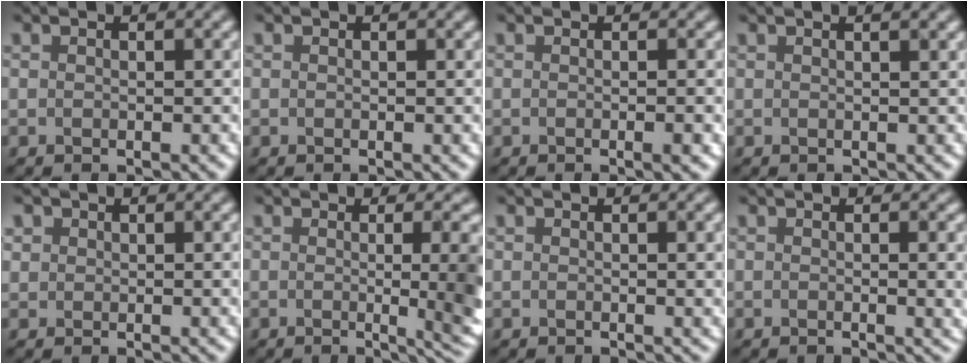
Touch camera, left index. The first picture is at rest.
{"total": 0.0}
{"total": 2.2, "force": [-0.3, 0.6, 2.0], "torque": [-0.014, -0.001, -0.006]}
{"total": 2.3, "force": [1.4, 0.9, 1.6], "torque": [-0.006, 0.007, -0.004]}
{"total": 1.8, "force": [1.0, 1.3, 0.8], "torque": [-0.015, 0.000, 0.017]}
{"total": 8.9, "force": [-0.2, 3.0, 8.4], "torque": [-0.062, 0.001, -0.006]}
{"total": 2.3, "force": [0.6, 0.7, 2.1], "torque": [-0.015, 0.003, 0.008]}
{"total": 3.4, "force": [0.2, 1.1, 3.2], "torque": [-0.025, 0.001, 0.001]}